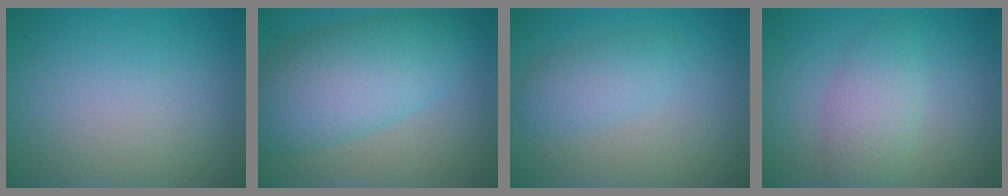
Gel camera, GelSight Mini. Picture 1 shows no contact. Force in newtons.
{"total": 8.4, "press": 8.4, "slide": 0.3}
{"total": 2.7, "press": 2.7, "slide": 0.1}
{"total": 3.3, "press": 3.3, "slide": 0.1}